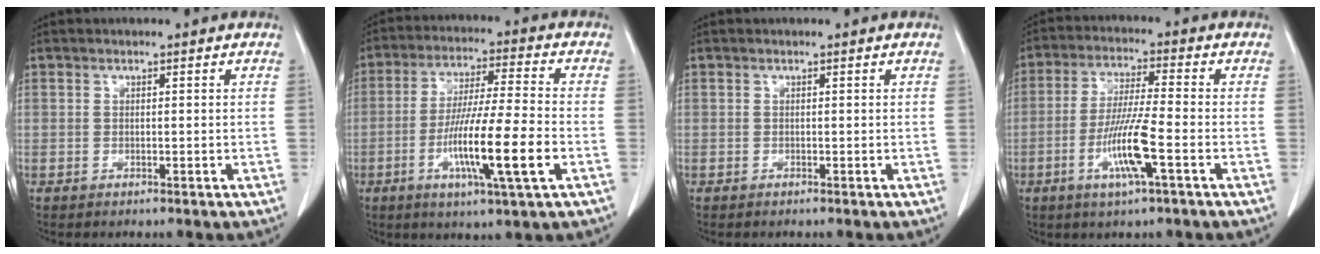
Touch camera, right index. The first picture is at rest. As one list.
[{"total": 13.3, "force": [-4.1, 0.1, 12.7], "torque": [-0.237, -0.015, -0.077]}, {"total": 0.0}, {"total": 9.2, "force": [-3.4, 0.0, 8.5], "torque": [-0.169, -0.010, -0.066]}]